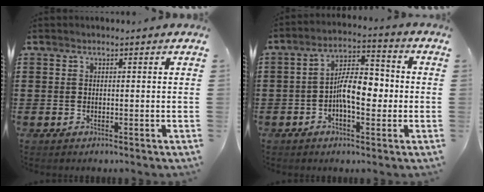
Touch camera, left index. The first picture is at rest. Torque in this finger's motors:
{"motor_torque": [1.31, 0.02, 0.56, 0.17]}